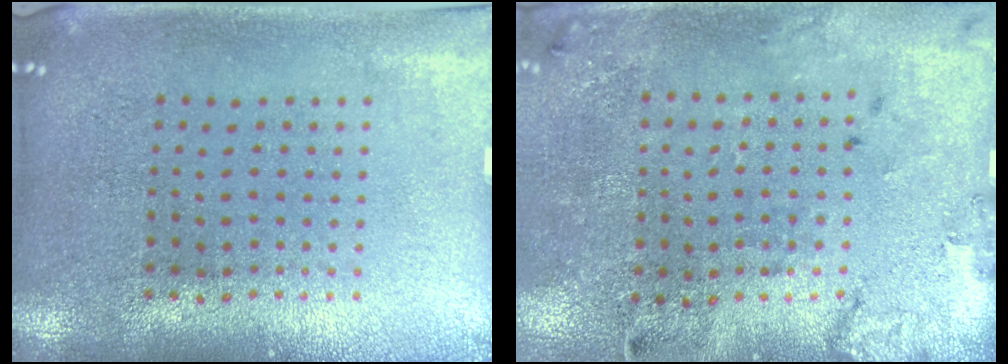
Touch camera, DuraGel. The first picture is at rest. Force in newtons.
{"total": 2.1, "press": 1.4, "slide": 1.6}